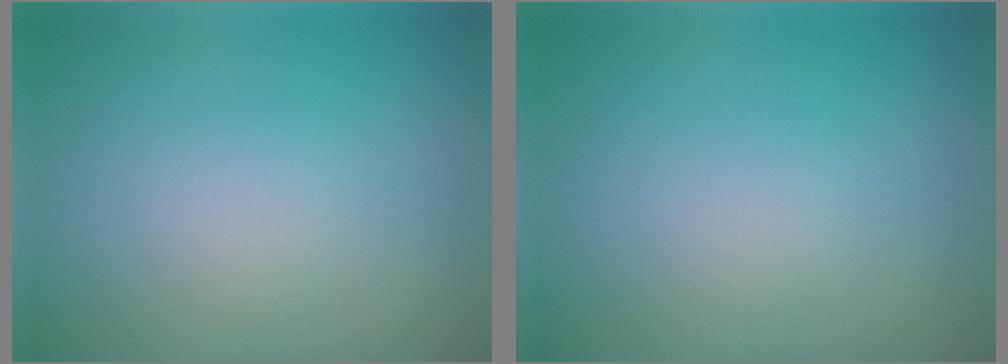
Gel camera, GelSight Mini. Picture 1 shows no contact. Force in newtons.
{"total": 0.0}